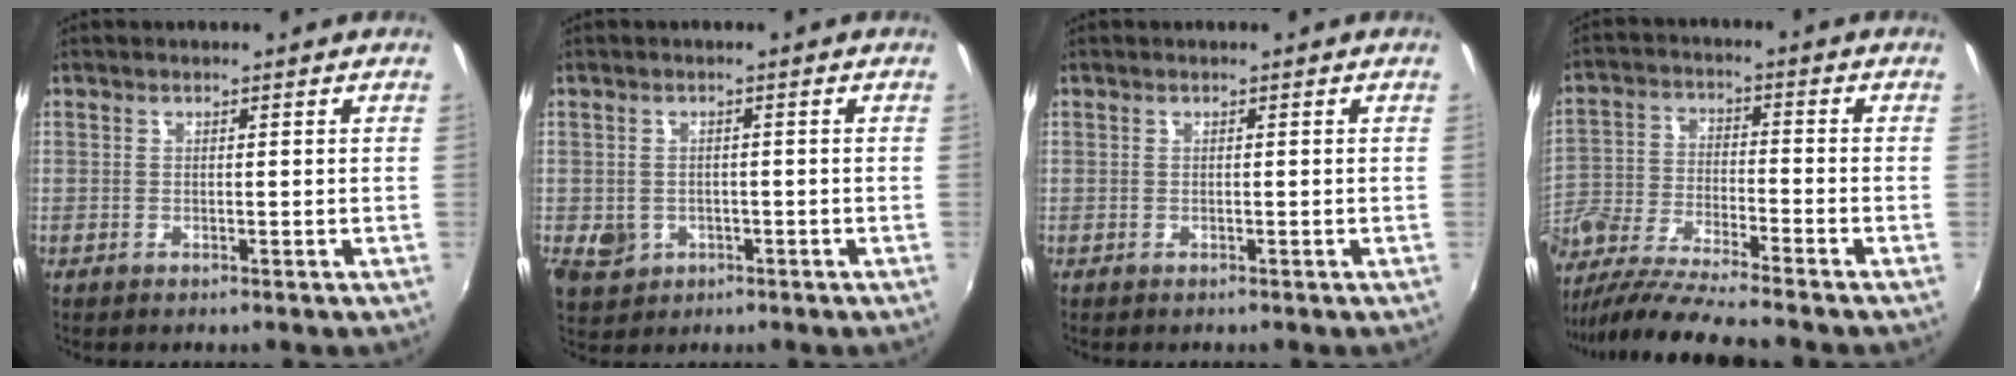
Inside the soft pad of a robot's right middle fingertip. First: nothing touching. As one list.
[{"total": 4.6, "force": [-1.3, 4.0, 1.8], "torque": [-0.041, -0.002, -0.013]}, {"total": 0.0}, {"total": 13.9, "force": [-11.3, 1.7, 7.9], "torque": [-0.167, -0.035, -0.218]}]